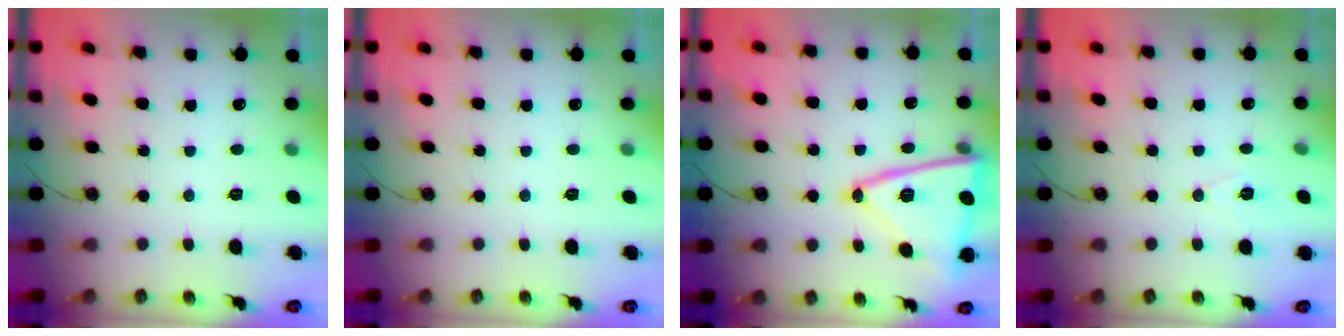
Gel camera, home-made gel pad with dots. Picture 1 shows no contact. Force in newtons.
{"total": 0.0}
{"total": 16.3, "press": 16.2, "slide": 2.5}
{"total": 6.2, "press": 4.4, "slide": 4.4}